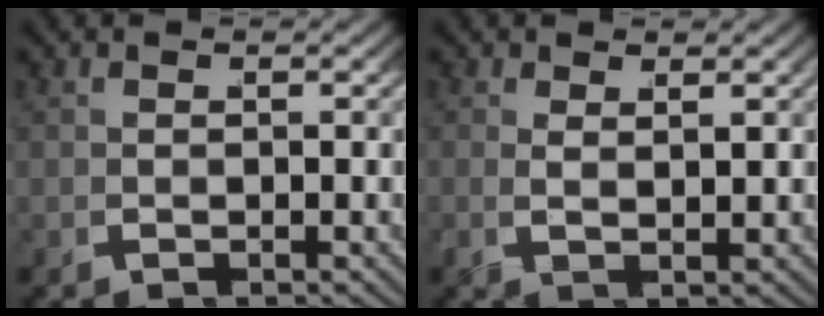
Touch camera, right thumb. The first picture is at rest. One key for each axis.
{"total": 1.1, "fx": 0.8, "fy": -0.6, "fz": 0.4, "tx": -0.005, "ty": 0.009, "tz": 0.015}